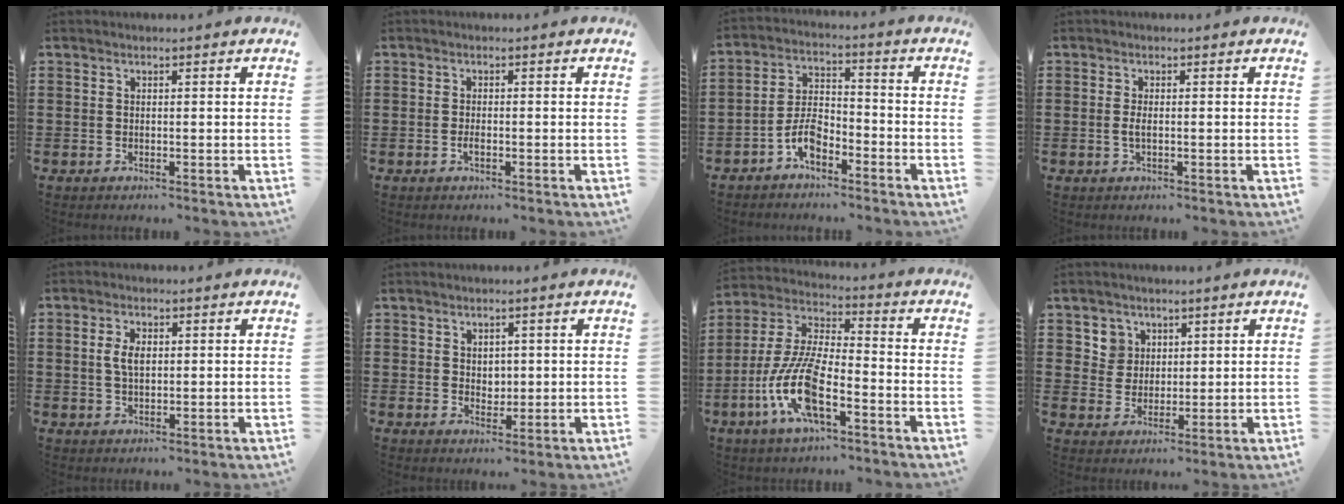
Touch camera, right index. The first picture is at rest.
{"total": 1.1, "force": [-0.4, 0.4, 0.9], "torque": [-0.018, -0.004, -0.006]}
{"total": 5.8, "force": [-3.5, 2.7, 3.7], "torque": [-0.083, 0.010, -0.069]}
{"total": 1.5, "force": [-0.2, 0.5, 1.4], "torque": [-0.034, -0.002, -0.006]}
{"total": 3.4, "force": [0.4, 1.9, 2.9], "torque": [-0.059, 0.010, 0.006]}
{"total": 2.4, "force": [1.1, 2.1, 0.7], "torque": [-0.013, 0.008, 0.016]}
{"total": 11.8, "force": [-5.1, 3.8, 9.9], "torque": [-0.239, -0.011, -0.104]}
{"total": 4.4, "force": [2.2, 3.7, 0.2], "torque": [-0.016, 0.011, 0.041]}